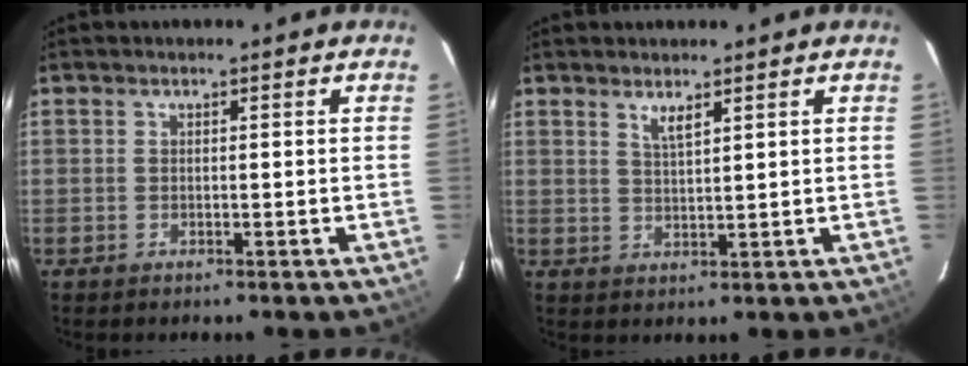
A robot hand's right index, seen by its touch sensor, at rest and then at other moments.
{"total": 2.6, "force": [1.8, 0.5, 1.8], "torque": [-0.033, -0.002, 0.033]}